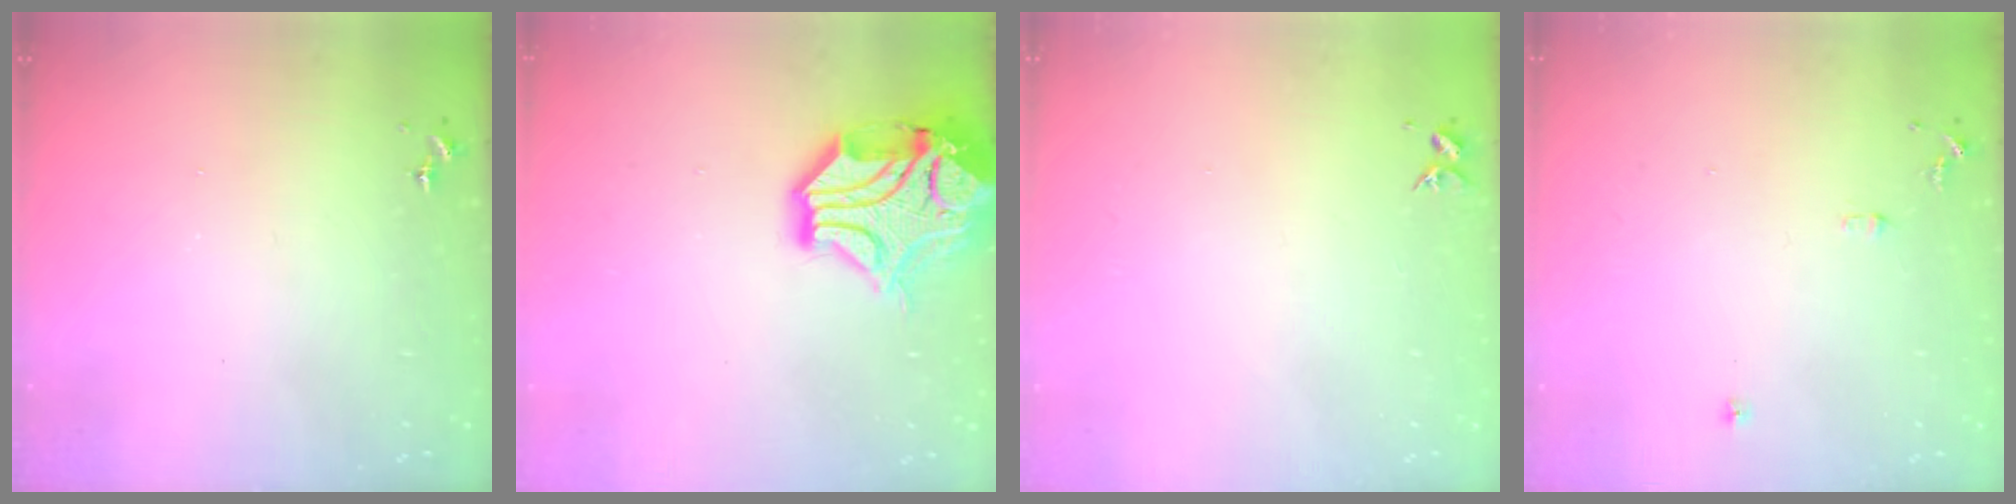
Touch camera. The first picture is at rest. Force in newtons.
{"total": 17.6, "press": 17.4, "slide": 2.6}
{"total": 3.3, "press": 3.3, "slide": 0.4}
{"total": 6.1, "press": 6.1, "slide": 0.7}